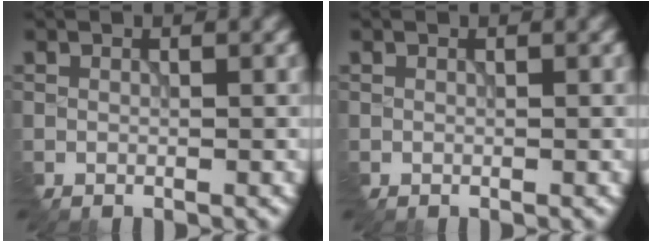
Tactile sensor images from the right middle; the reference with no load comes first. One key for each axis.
{"total": 0.0}